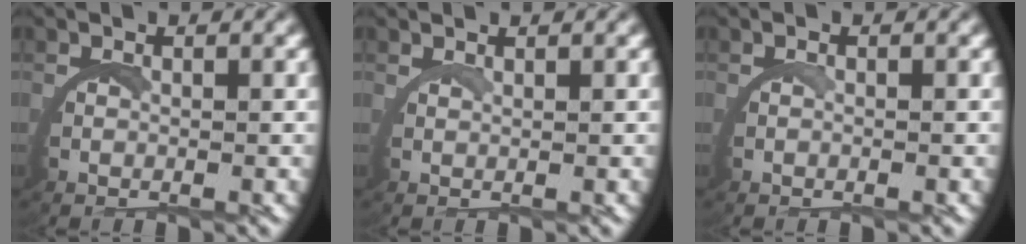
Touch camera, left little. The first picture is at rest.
{"total": 1.5, "force": [1.1, -1.0, -0.1], "torque": [0.000, 0.004, 0.020]}
{"total": 0.0}